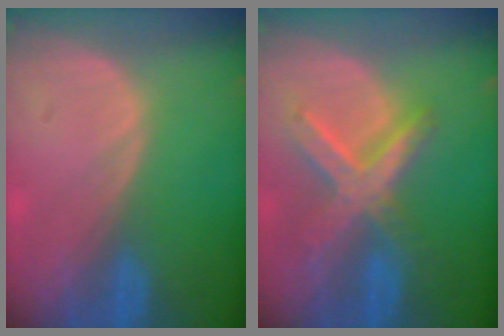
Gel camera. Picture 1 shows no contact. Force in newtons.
{"total": 8.0, "press": 7.0, "slide": 4.0}